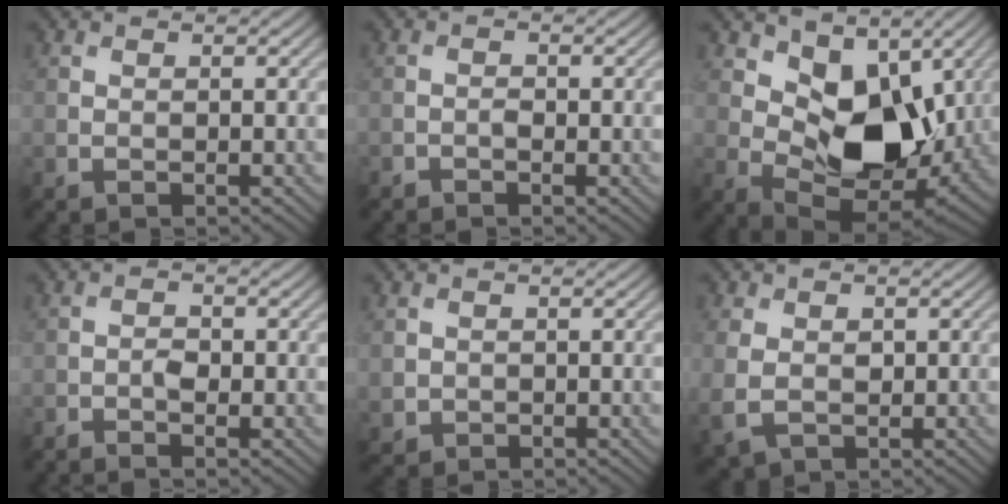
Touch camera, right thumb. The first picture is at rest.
{"total": 0.9, "force": [-0.7, 0.5, 0.4], "torque": [-0.006, 0.002, -0.015]}
{"total": 11.6, "force": [2.9, 7.2, 8.5], "torque": [-0.147, -0.020, 0.050]}
{"total": 1.8, "force": [-1.1, 0.7, 1.2], "torque": [-0.024, 0.002, -0.026]}
{"total": 1.8, "force": [-0.1, 1.8, 0.3], "torque": [-0.011, -0.010, -0.001]}
{"total": 5.1, "force": [-0.3, 3.8, 3.3], "torque": [-0.083, -0.013, 0.001]}